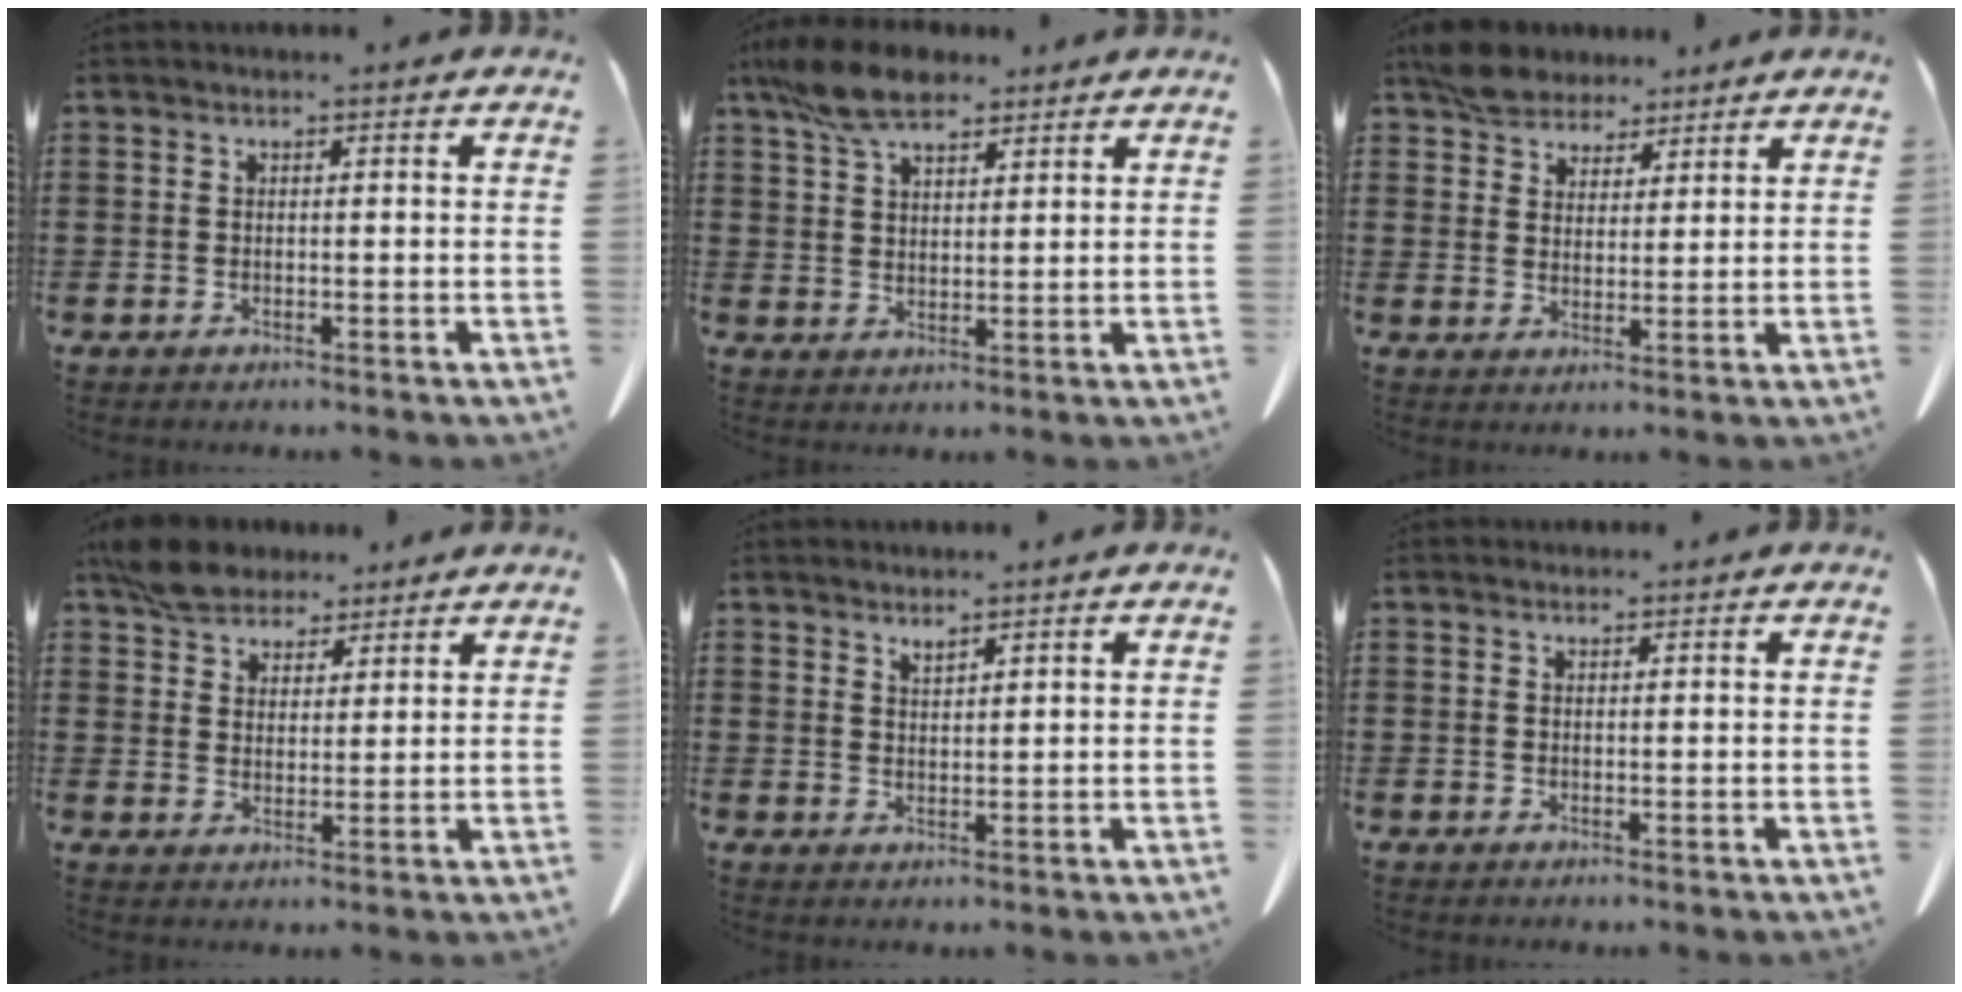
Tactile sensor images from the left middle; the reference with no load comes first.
{"total": 8.6, "force": [6.3, 3.4, 4.6], "torque": [-0.109, -0.004, 0.121]}
{"total": 5.5, "force": [4.8, 2.5, 1.0], "torque": [-0.040, -0.001, 0.094]}
{"total": 6.3, "force": [5.5, 2.7, 1.6], "torque": [-0.051, -0.003, 0.107]}
{"total": 1.8, "force": [1.8, 0.0, 0.2], "torque": [-0.007, -0.001, 0.035]}
{"total": 0.6, "force": [0.6, 0.1, 0.0], "torque": [-0.002, -0.001, 0.012]}